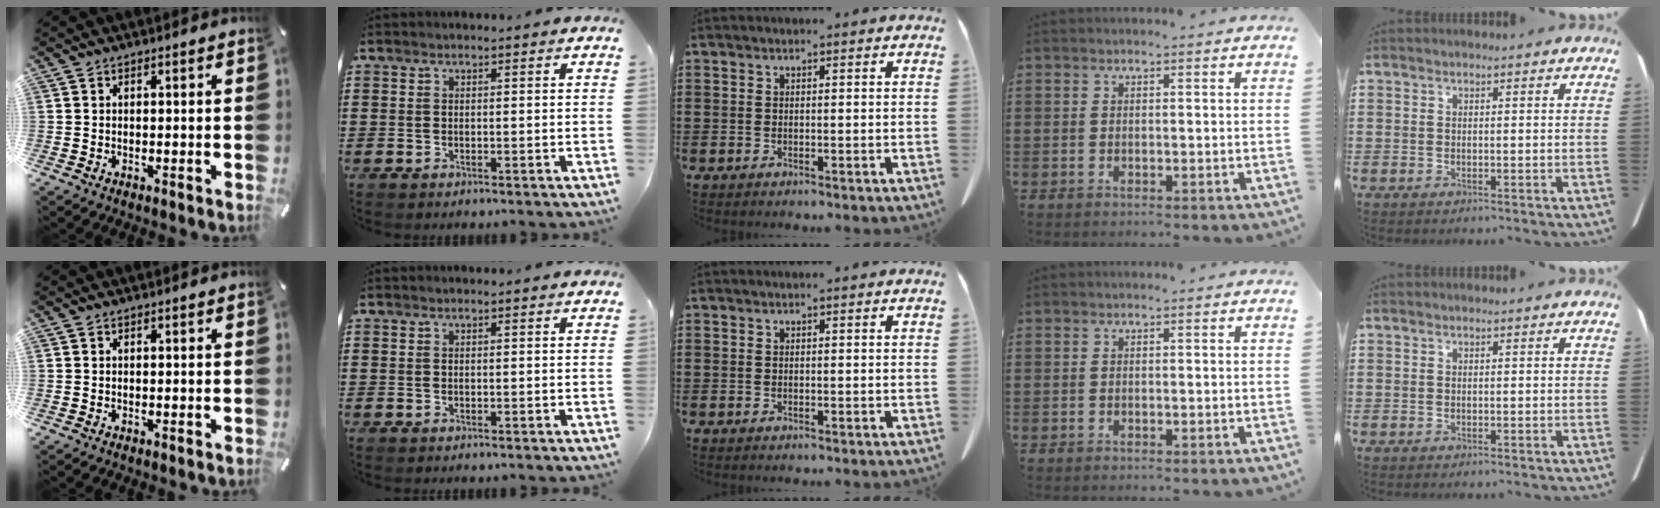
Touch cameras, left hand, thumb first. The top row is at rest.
{}